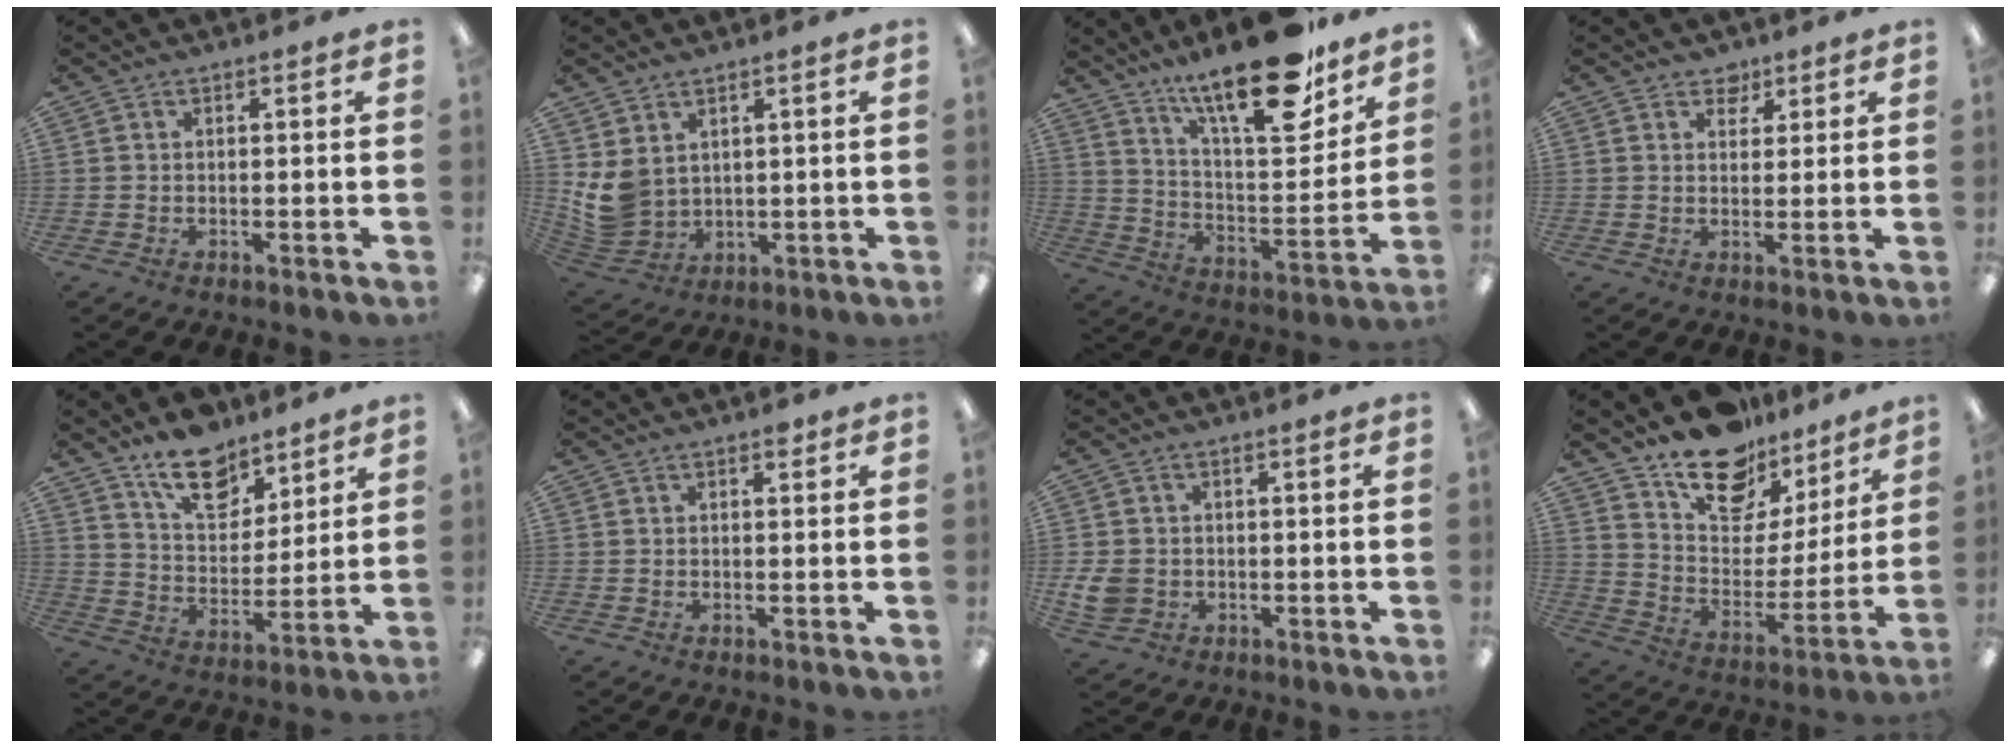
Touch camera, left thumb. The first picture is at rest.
{"total": 7.4, "force": [2.8, 6.0, 3.4], "torque": [-0.101, -0.016, 0.057]}
{"total": 23.0, "force": [17.2, 6.3, 14.0], "torque": [-0.213, -0.116, 0.282]}
{"total": 3.6, "force": [2.7, 2.4, 0.5], "torque": [0.005, -0.011, 0.045]}
{"total": 14.3, "force": [10.8, 7.2, 5.8], "torque": [-0.087, -0.063, 0.199]}
{"total": 1.2, "force": [0.8, 0.6, 0.7], "torque": [0.001, -0.005, 0.011]}
{"total": 5.1, "force": [-0.4, 4.6, 2.3], "torque": [-0.054, 0.000, -0.009]}
{"total": 17.8, "force": [13.3, 9.7, 6.8], "torque": [-0.107, -0.094, 0.238]}